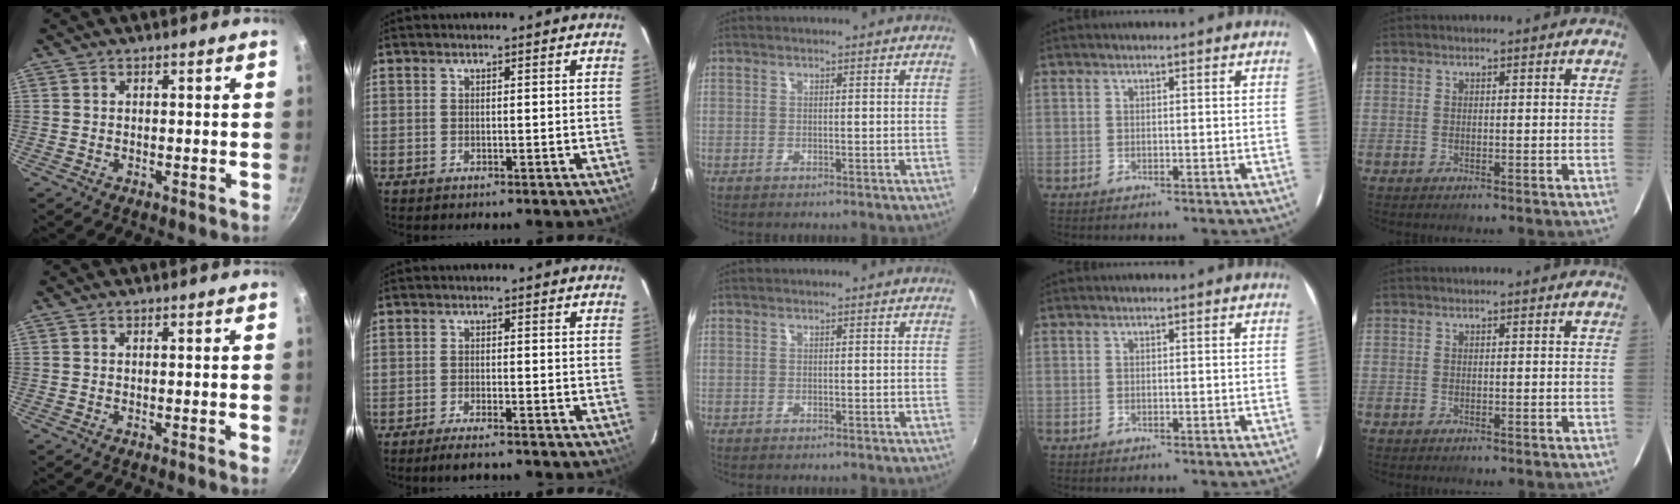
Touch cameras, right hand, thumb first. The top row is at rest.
{"thumb": {"total": 0.9, "force": [-0.2, -0.1, 0.9], "torque": [-0.013, -0.001, -0.006]}, "index": {"total": 4.3, "force": [-3.8, 0.4, 2.0], "torque": [-0.051, -0.010, -0.069]}}